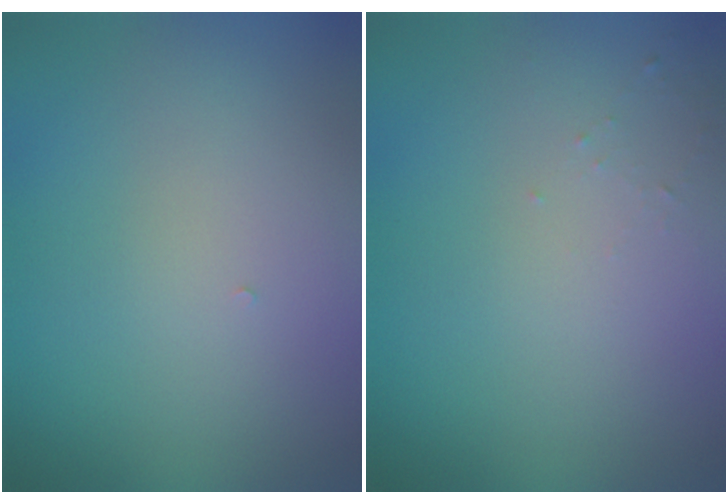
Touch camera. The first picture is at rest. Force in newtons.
{"total": 0.7, "press": 0.6, "slide": 0.2}